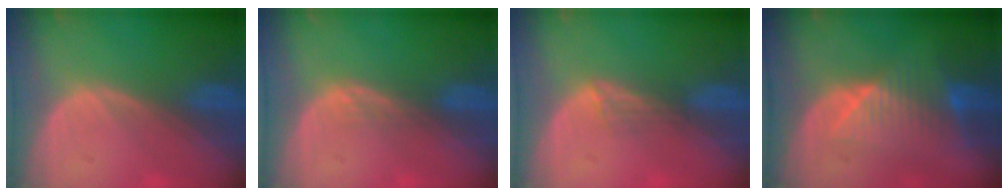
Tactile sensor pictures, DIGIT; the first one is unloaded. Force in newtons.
{"total": 1.5, "press": 1.5, "slide": 0.3}
{"total": 2.0, "press": 1.6, "slide": 1.3}
{"total": 7.9, "press": 6.9, "slide": 3.8}